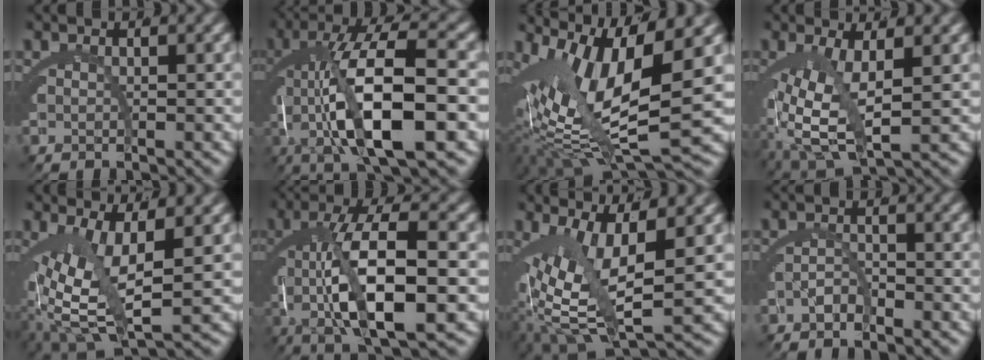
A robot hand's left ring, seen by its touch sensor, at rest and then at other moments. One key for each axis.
{"total": 11.4, "fx": -1.7, "fy": 3.7, "fz": 10.7, "tx": -0.191, "ty": -0.003, "tz": -0.014}
{"total": 13.4, "fx": -0.7, "fy": 7.2, "fz": 11.3, "tx": -0.204, "ty": -0.032, "tz": 0.004}
{"total": 8.1, "fx": -2.5, "fy": 4.0, "fz": 6.5, "tx": -0.136, "ty": -0.047, "tz": -0.014}
{"total": 8.0, "fx": -1.6, "fy": 4.0, "fz": 6.7, "tx": -0.138, "ty": -0.047, "tz": 0.003}
{"total": 10.0, "fx": -1.2, "fy": 3.2, "fz": 9.4, "tx": -0.165, "ty": -0.006, "tz": -0.007}
{"total": 8.0, "fx": -0.8, "fy": 3.6, "fz": 7.2, "tx": -0.140, "ty": -0.035, "tz": 0.013}
{"total": 1.4, "fx": -1.3, "fy": 0.0, "fz": 0.5, "tx": -0.010, "ty": -0.008, "tz": -0.023}